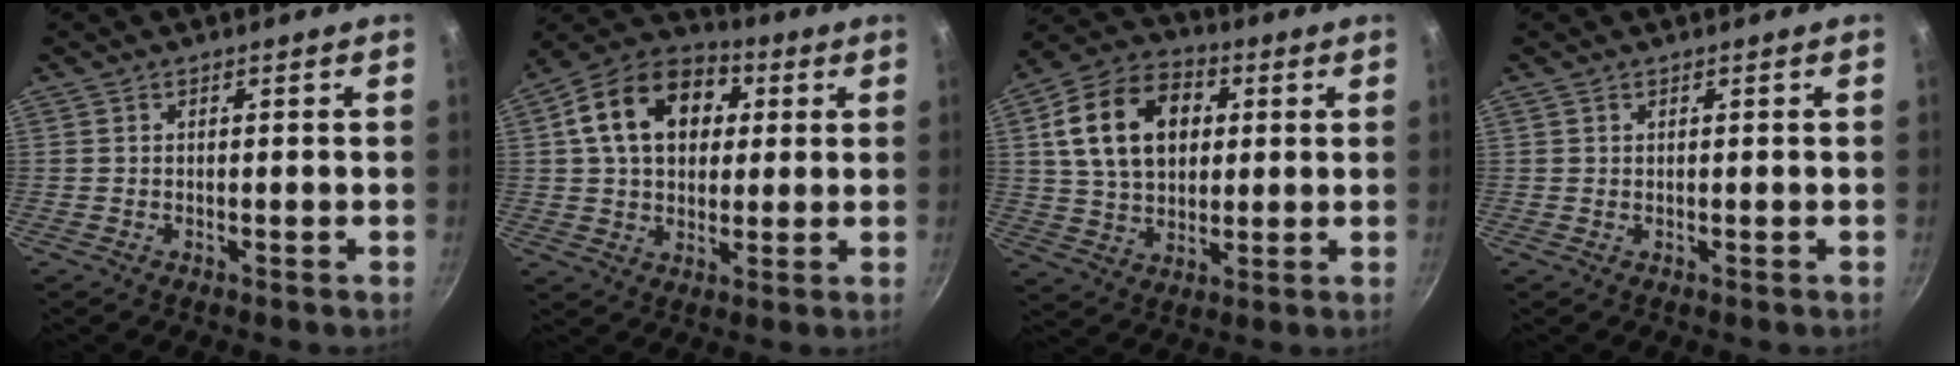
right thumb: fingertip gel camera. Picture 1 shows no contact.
{"total": 17.2, "force": [4.4, 12.3, 11.3], "torque": [-0.167, 0.021, 0.058]}
{"total": 17.3, "force": [4.0, 12.1, 11.6], "torque": [-0.178, 0.011, 0.060]}
{"total": 0.0}